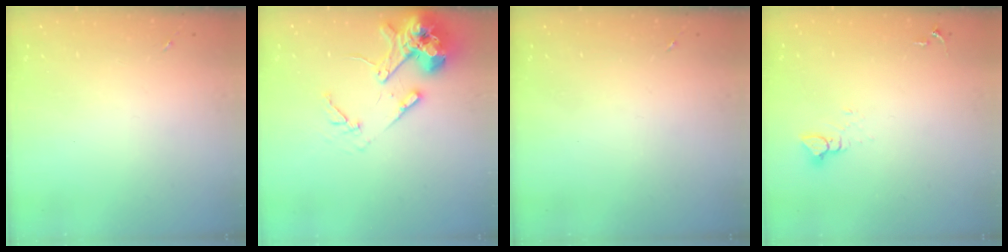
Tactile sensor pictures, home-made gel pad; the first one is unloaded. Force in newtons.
{"total": 14.9, "press": 14.7, "slide": 2.3}
{"total": 0.0}
{"total": 3.9, "press": 3.9, "slide": 0.2}